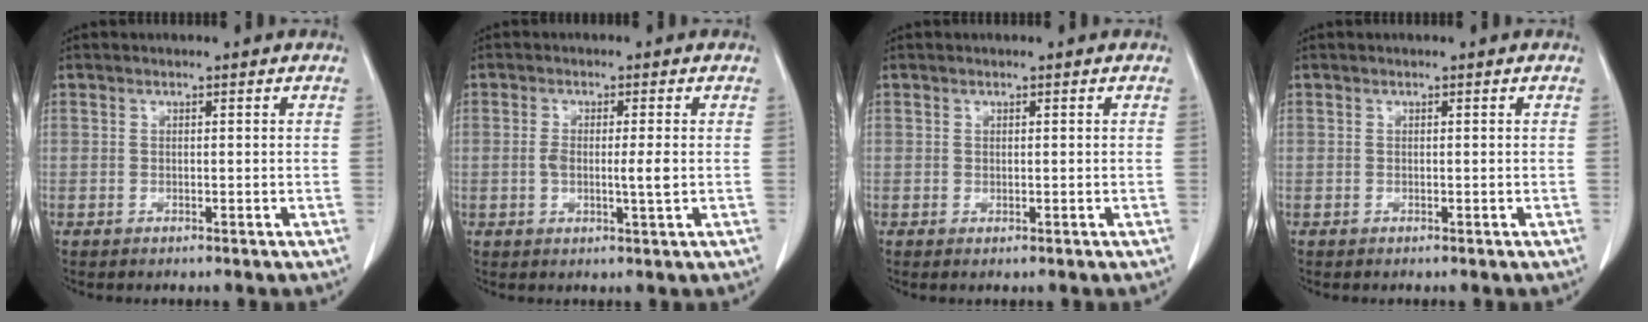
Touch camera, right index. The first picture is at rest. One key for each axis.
{"total": 4.1, "fx": -0.4, "fy": 0.5, "fz": 4.1, "tx": -0.078, "ty": -0.002, "tz": -0.006}
{"total": 0.6, "fx": -0.1, "fy": 0.2, "fz": 0.5, "tx": -0.012, "ty": -0.003, "tz": 0.000}
{"total": 0.0}